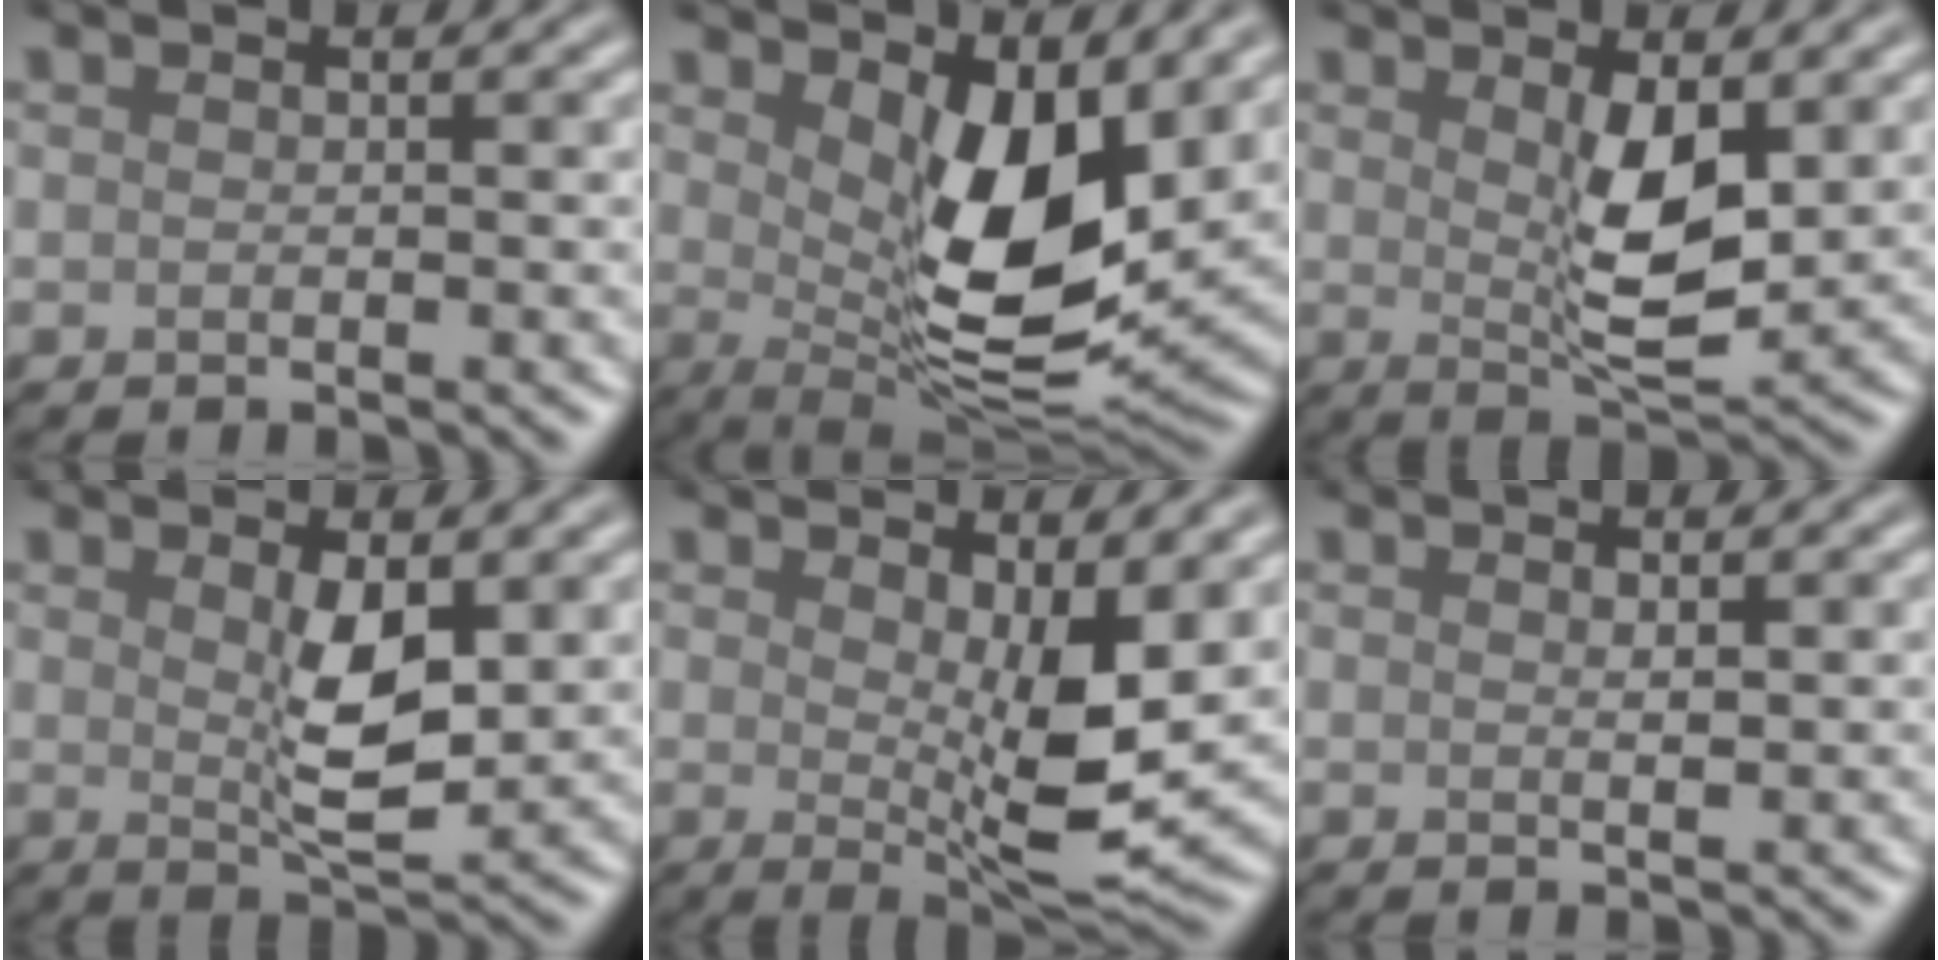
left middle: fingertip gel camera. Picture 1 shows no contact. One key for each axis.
{"total": 9.7, "fx": 2.4, "fy": 4.2, "fz": 8.4, "tx": -0.139, "ty": -0.023, "tz": 0.046}
{"total": 5.1, "fx": 1.2, "fy": 1.8, "fz": 4.6, "tx": -0.083, "ty": -0.009, "tz": 0.027}
{"total": 4.0, "fx": 1.1, "fy": 1.3, "fz": 3.7, "tx": -0.070, "ty": -0.007, "tz": 0.022}
{"total": 6.3, "fx": 1.2, "fy": 2.2, "fz": 5.8, "tx": -0.093, "ty": -0.018, "tz": 0.025}
{"total": 0.8, "fx": 0.5, "fy": 0.1, "fz": 0.6, "tx": -0.010, "ty": -0.002, "tz": 0.009}